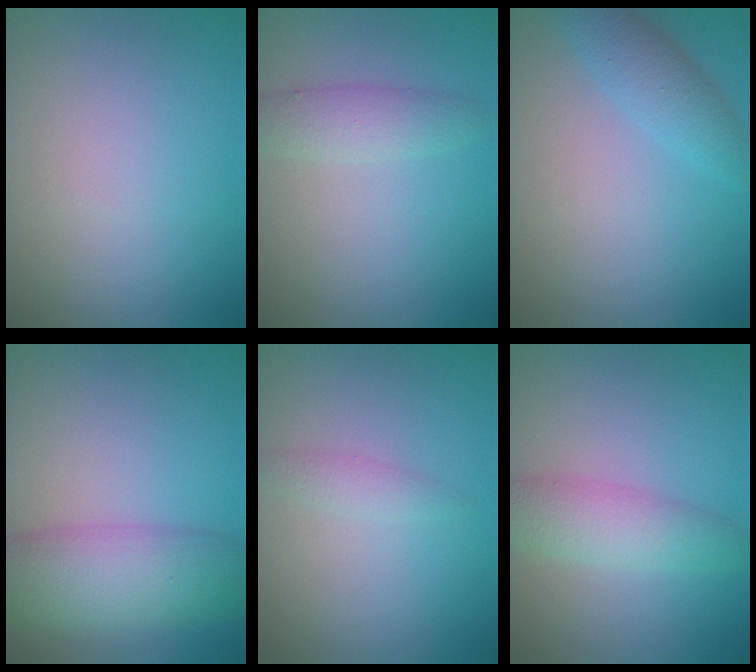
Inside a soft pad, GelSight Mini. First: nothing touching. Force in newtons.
{"total": 2.4, "press": 2.4, "slide": 0.2}
{"total": 2.7, "press": 2.7, "slide": 0.1}
{"total": 7.4, "press": 7.4, "slide": 0.2}
{"total": 1.2, "press": 1.2, "slide": 0.0}
{"total": 3.6, "press": 3.6, "slide": 0.1}